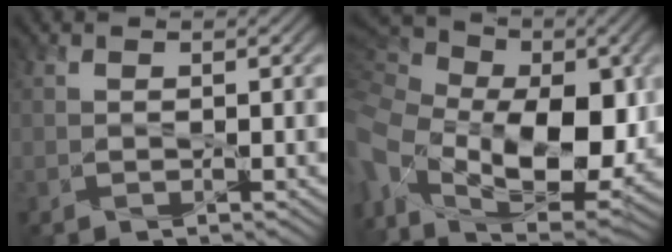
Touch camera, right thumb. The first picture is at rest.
{"total": 19.7, "force": [-1.8, 13.4, 14.3], "torque": [-0.312, -0.046, 0.015]}